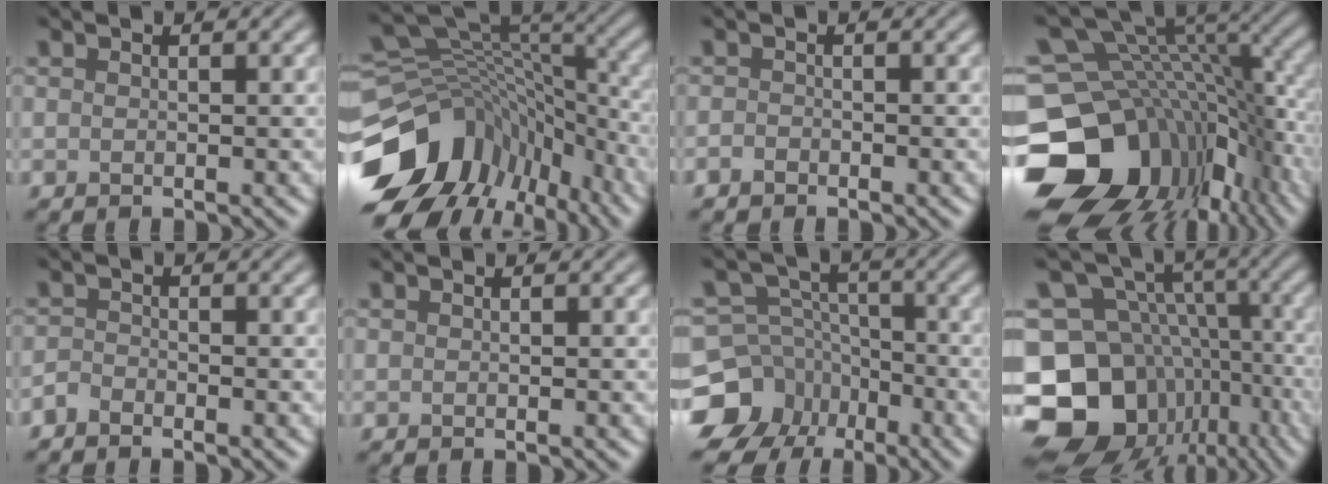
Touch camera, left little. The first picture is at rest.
{"total": 13.8, "force": [-6.0, 9.9, 7.4], "torque": [-0.153, 0.005, -0.092]}
{"total": 0.8, "force": [-0.7, 0.4, 0.2], "torque": [-0.001, -0.003, -0.013]}
{"total": 16.9, "force": [-3.8, 12.5, 10.7], "torque": [-0.232, -0.024, -0.043]}
{"total": 1.2, "force": [-1.1, 0.3, 0.3], "torque": [-0.005, -0.001, -0.027]}
{"total": 0.0}
{"total": 10.7, "force": [-6.2, 8.5, 2.1], "torque": [-0.048, -0.017, -0.122]}
{"total": 15.7, "force": [-6.0, 12.8, 6.9], "torque": [-0.163, -0.001, -0.080]}